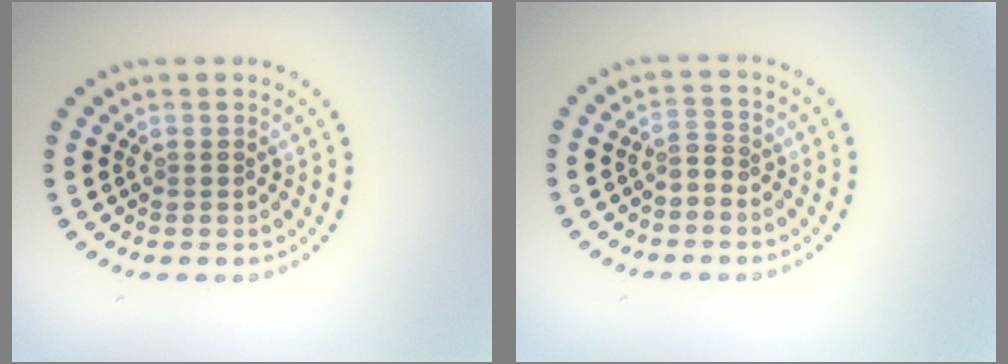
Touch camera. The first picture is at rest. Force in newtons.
{"total": 1.6, "press": 1.2, "slide": 1.1}